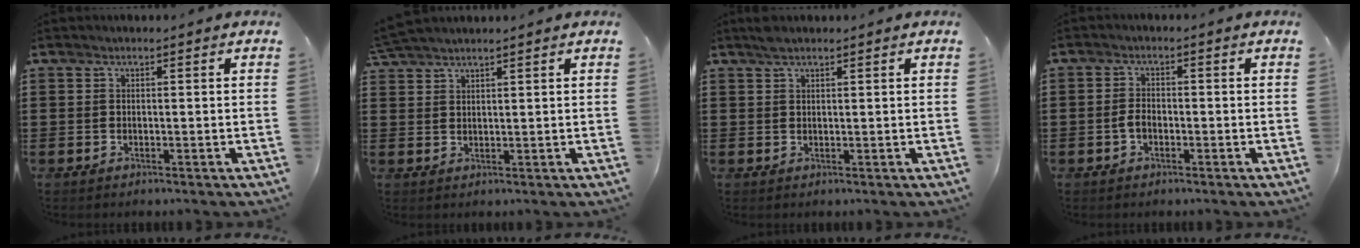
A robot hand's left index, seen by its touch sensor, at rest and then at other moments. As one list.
[{"total": 2.9, "force": [2.7, 0.1, 0.8], "torque": [-0.023, 0.002, 0.054]}, {"total": 1.7, "force": [1.4, 0.3, 0.9], "torque": [-0.020, 0.001, 0.025]}, {"total": 2.4, "force": [-0.8, 1.2, 1.9], "torque": [-0.052, -0.002, -0.020]}]